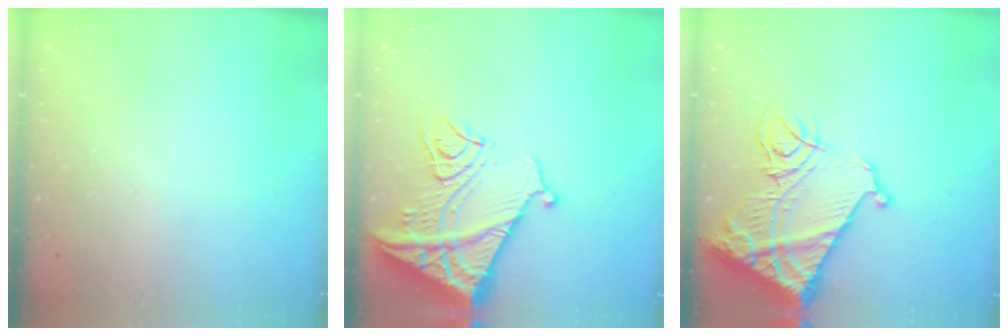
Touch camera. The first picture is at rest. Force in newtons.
{"total": 15.1, "press": 15.1, "slide": 1.5}
{"total": 17.0, "press": 16.8, "slide": 2.0}